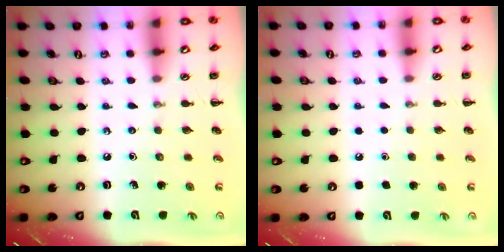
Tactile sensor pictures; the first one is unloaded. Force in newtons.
{"total": 1.5, "press": 1.5, "slide": 0.1}